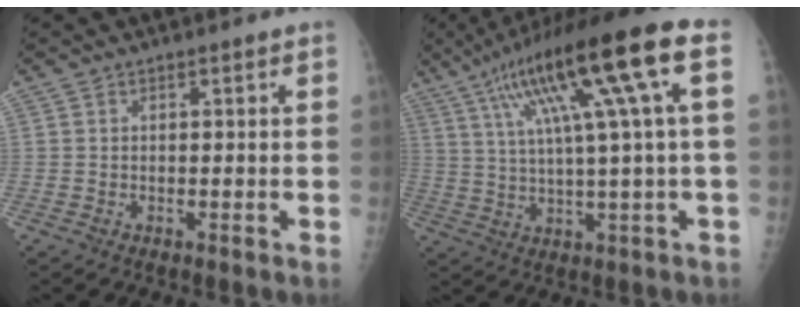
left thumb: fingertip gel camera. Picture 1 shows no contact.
{"total": 19.1, "force": [6.7, 1.7, 17.8], "torque": [-0.304, 0.018, 0.107]}